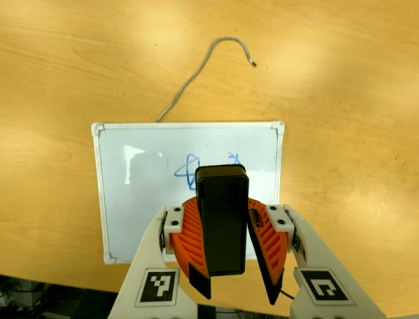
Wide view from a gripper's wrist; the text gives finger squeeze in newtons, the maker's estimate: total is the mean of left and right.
{"total": 9.6, "left": 10.1, "right": 9.1}